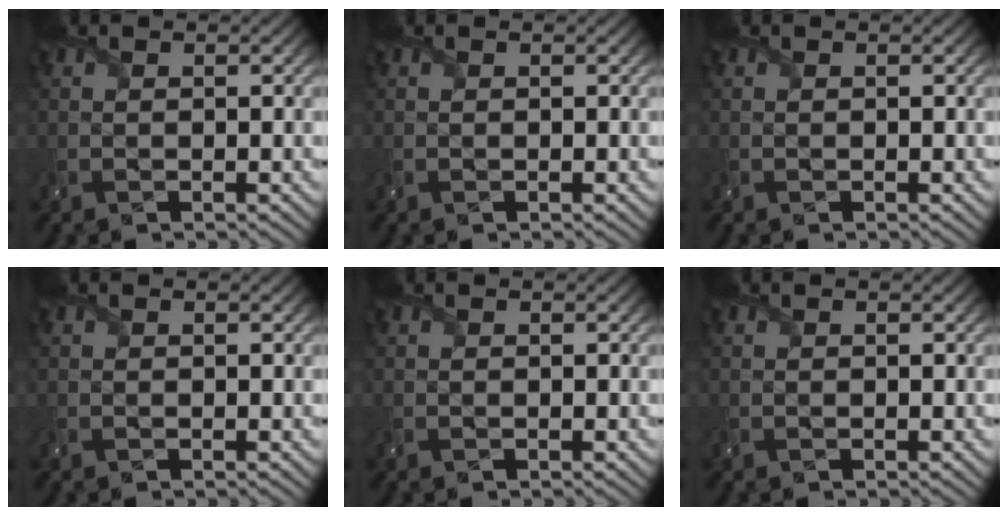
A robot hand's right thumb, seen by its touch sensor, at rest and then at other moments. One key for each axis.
{"total": 0.0}
{"total": 0.0}
{"total": 0.0}
{"total": 0.0}
{"total": 0.0}